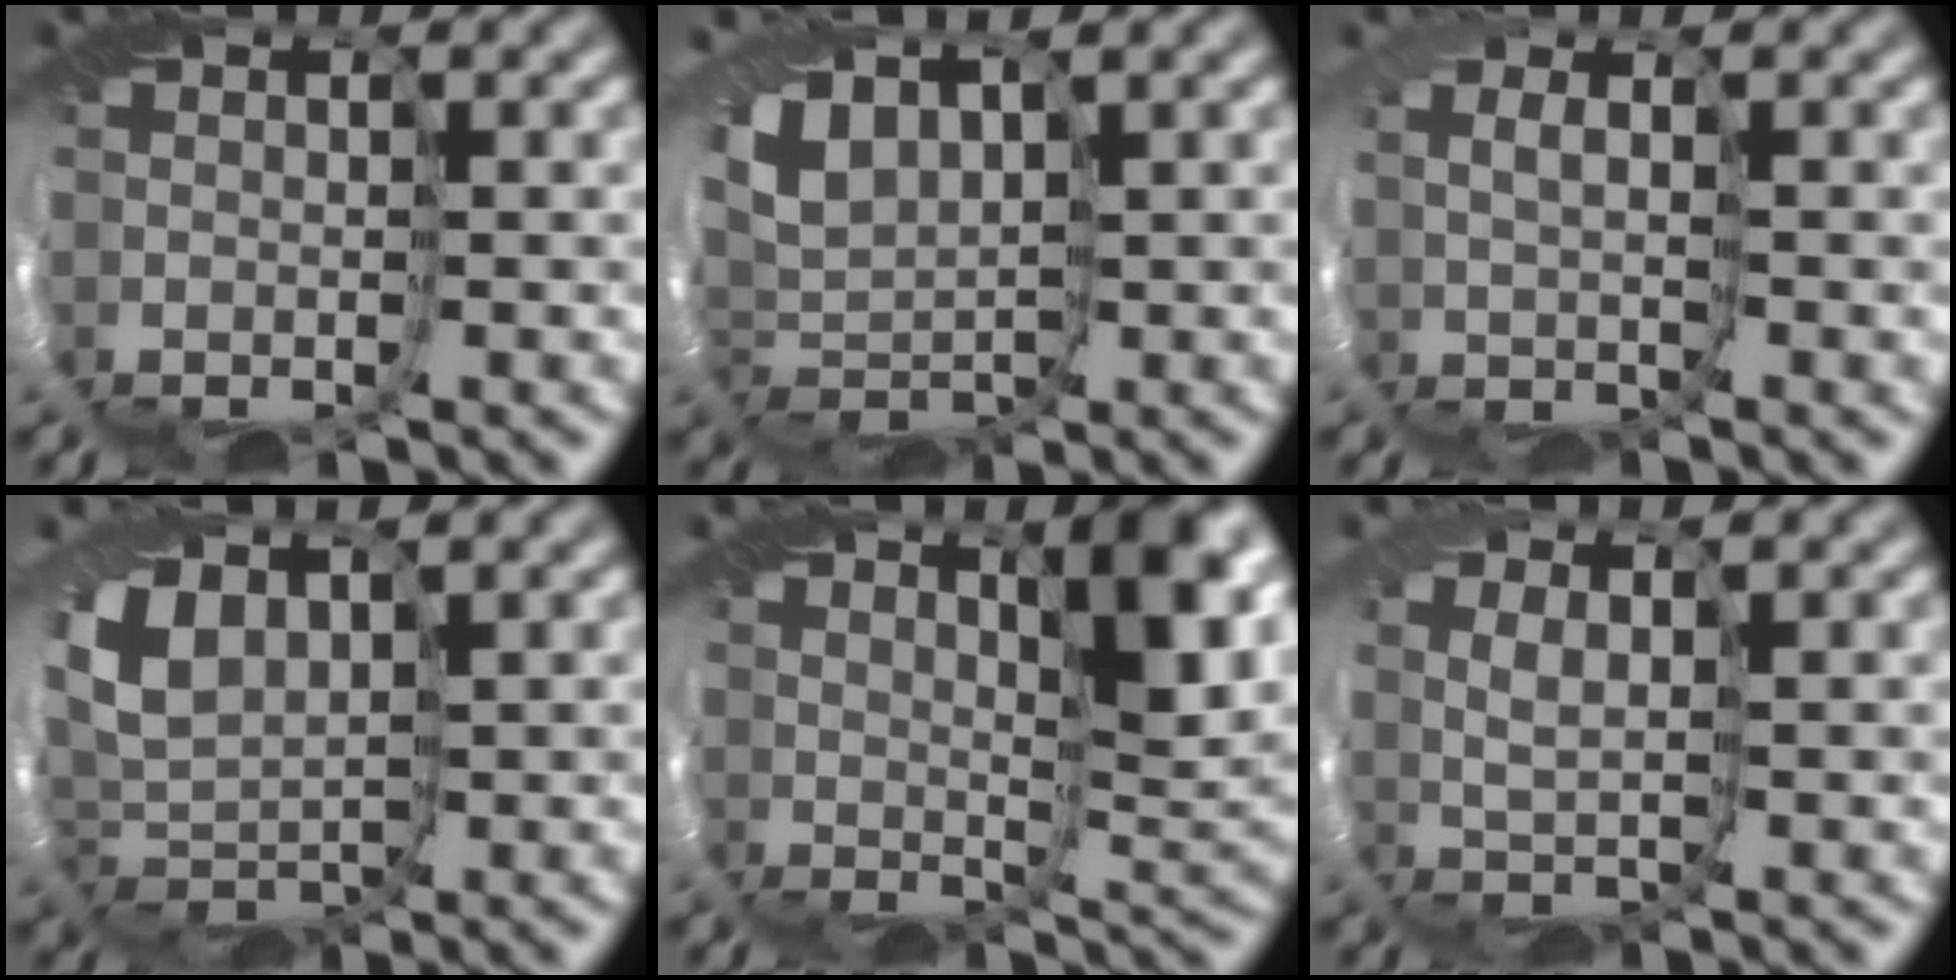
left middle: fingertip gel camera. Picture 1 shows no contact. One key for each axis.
{"total": 3.2, "fx": 1.6, "fy": 2.0, "fz": 1.9, "tx": -0.056, "ty": 0.000, "tz": 0.027}
{"total": 1.0, "fx": 0.5, "fy": -0.2, "fz": 0.9, "tx": -0.019, "ty": 0.000, "tz": 0.009}
{"total": 3.5, "fx": 1.3, "fy": 2.3, "fz": 2.3, "tx": -0.068, "ty": -0.001, "tz": 0.020}
{"total": 7.8, "fx": 4.0, "fy": 2.4, "fz": 6.3, "tx": -0.098, "ty": -0.001, "tz": 0.067}
{"total": 1.1, "fx": 0.8, "fy": -0.3, "fz": 0.7, "tx": -0.021, "ty": 0.000, "tz": 0.012}